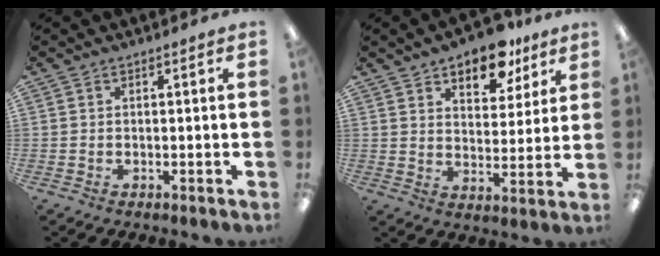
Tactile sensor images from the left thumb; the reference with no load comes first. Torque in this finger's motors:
{"motor_torque": [0.25, 0.34, -0.09, -0.02, 0.06]}